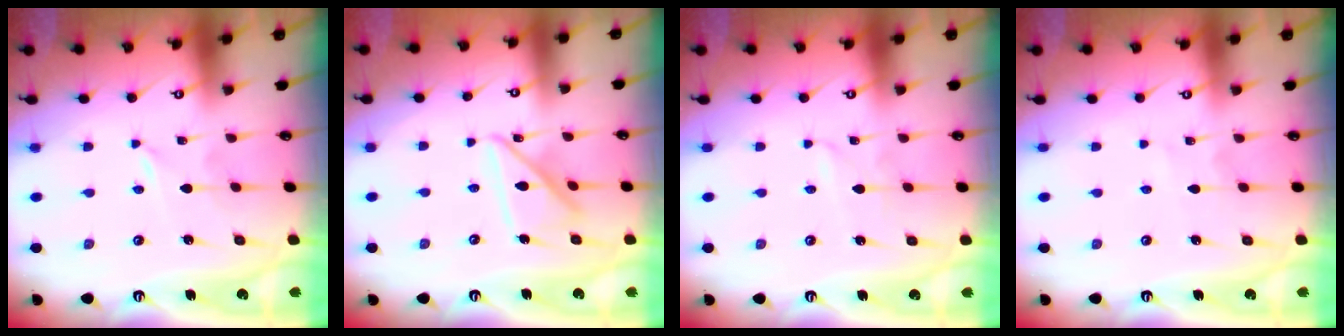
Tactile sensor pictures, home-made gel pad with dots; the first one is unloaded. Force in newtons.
{"total": 14.0, "press": 13.9, "slide": 1.4}
{"total": 1.2, "press": 1.2, "slide": 0.1}
{"total": 1.5, "press": 1.5, "slide": 0.2}